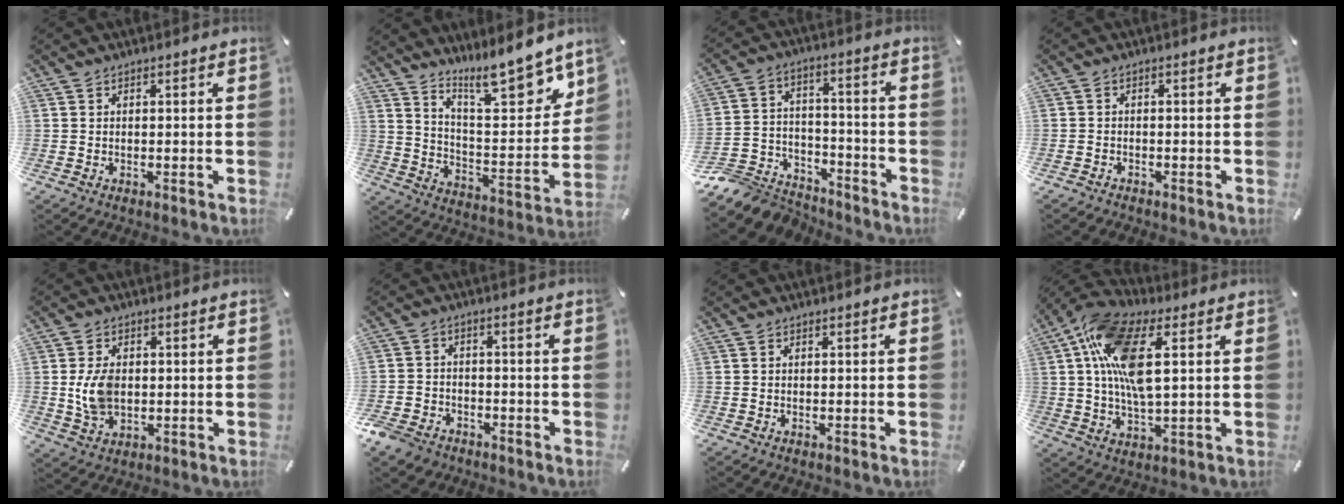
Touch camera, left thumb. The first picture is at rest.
{"total": 15.5, "force": [13.3, 3.5, 7.2], "torque": [-0.113, -0.108, 0.226]}
{"total": 10.7, "force": [-8.3, 6.2, 2.6], "torque": [-0.050, 0.042, -0.154]}
{"total": 0.9, "force": [-0.8, 0.4, 0.1], "torque": [-0.002, 0.003, -0.018]}
{"total": 8.1, "force": [0.6, 5.7, 5.8], "torque": [-0.128, -0.001, 0.010]}
{"total": 4.7, "force": [-3.3, 3.2, 1.1], "torque": [-0.033, 0.015, -0.067]}
{"total": 0.0}
{"total": 15.7, "force": [4.4, 7.2, 13.3], "torque": [-0.277, -0.002, 0.078]}